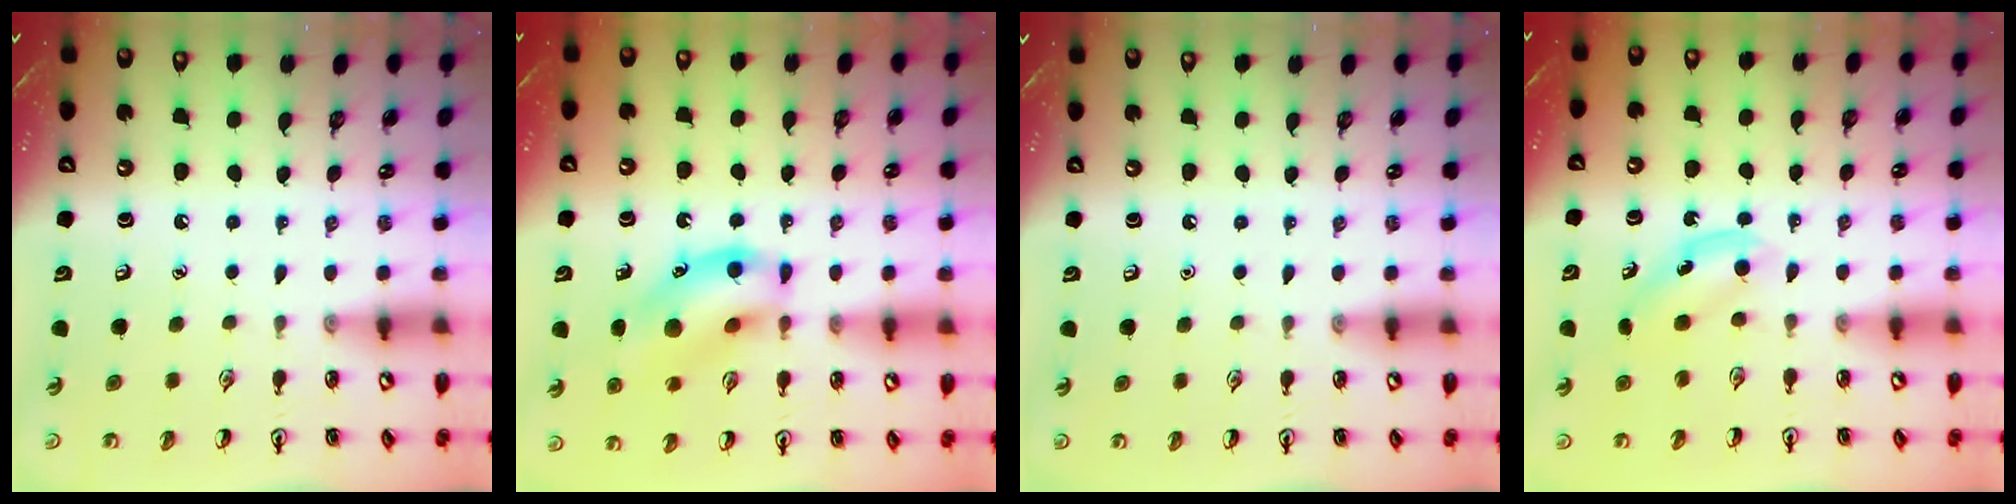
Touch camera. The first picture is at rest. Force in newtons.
{"total": 14.9, "press": 14.6, "slide": 3.0}
{"total": 0.0}
{"total": 4.0, "press": 3.9, "slide": 0.7}